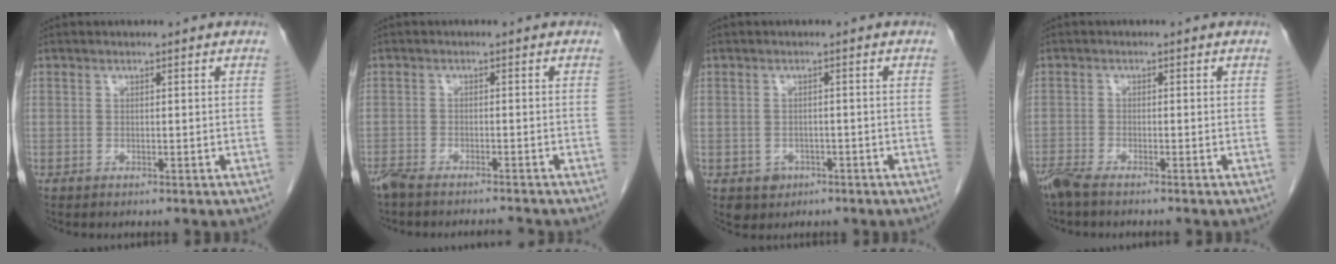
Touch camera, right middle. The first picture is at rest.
{"total": 5.4, "force": [-5.1, 0.1, 1.9], "torque": [-0.031, -0.009, -0.084]}
{"total": 3.2, "force": [-1.4, 2.7, 0.8], "torque": [-0.009, 0.004, -0.014]}
{"total": 3.7, "force": [-3.1, 0.2, 2.0], "torque": [-0.041, -0.009, -0.058]}